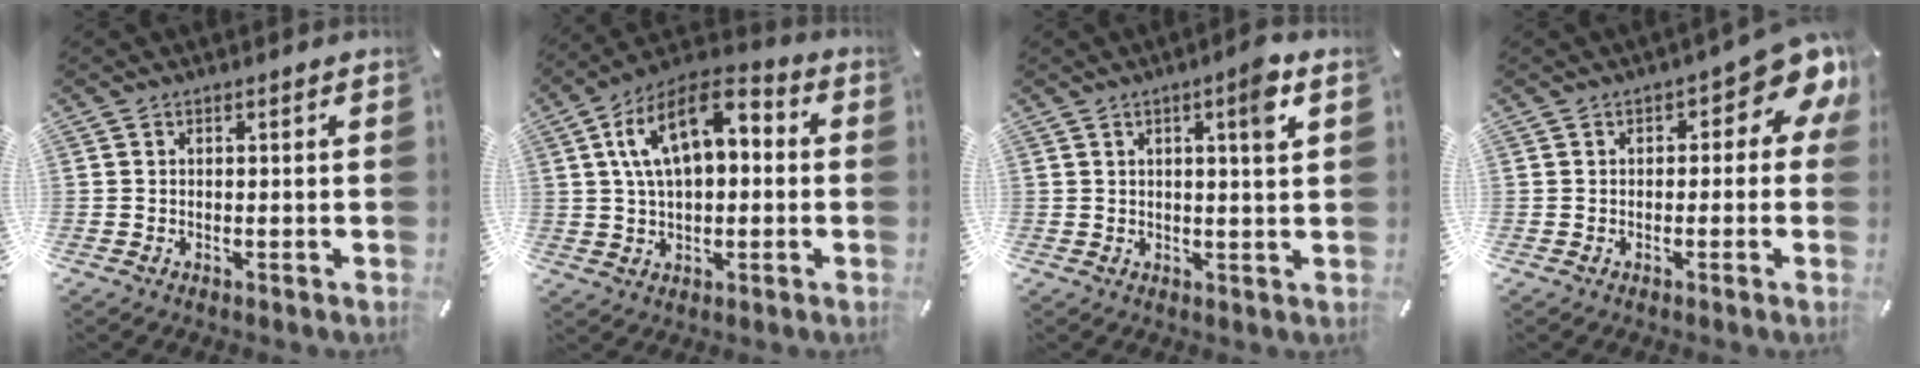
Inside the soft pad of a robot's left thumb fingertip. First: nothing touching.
{"total": 14.2, "force": [4.0, 8.5, 10.7], "torque": [-0.210, 0.000, 0.071]}
{"total": 5.8, "force": [2.4, 0.8, 5.2], "torque": [-0.074, -0.011, 0.030]}
{"total": 8.2, "force": [3.5, 3.7, 6.4], "torque": [-0.080, -0.023, 0.055]}